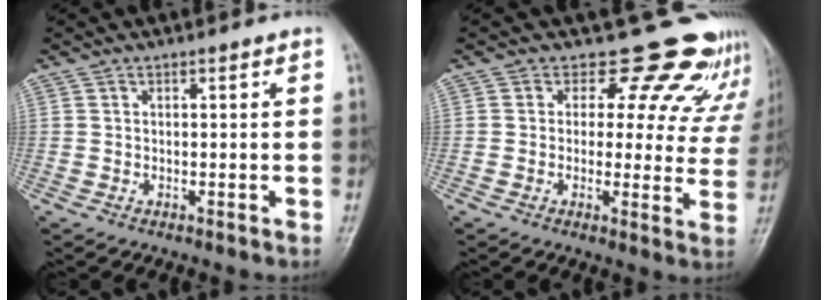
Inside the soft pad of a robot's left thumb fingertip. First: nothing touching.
{"total": 14.8, "force": [12.9, 6.7, 3.0], "torque": [0.027, -0.085, 0.121]}